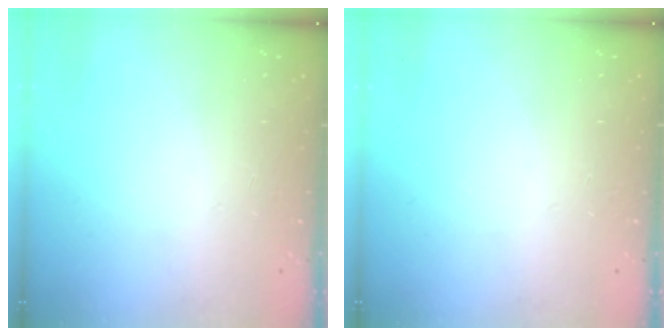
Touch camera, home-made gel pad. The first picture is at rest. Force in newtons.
{"total": 0.0}